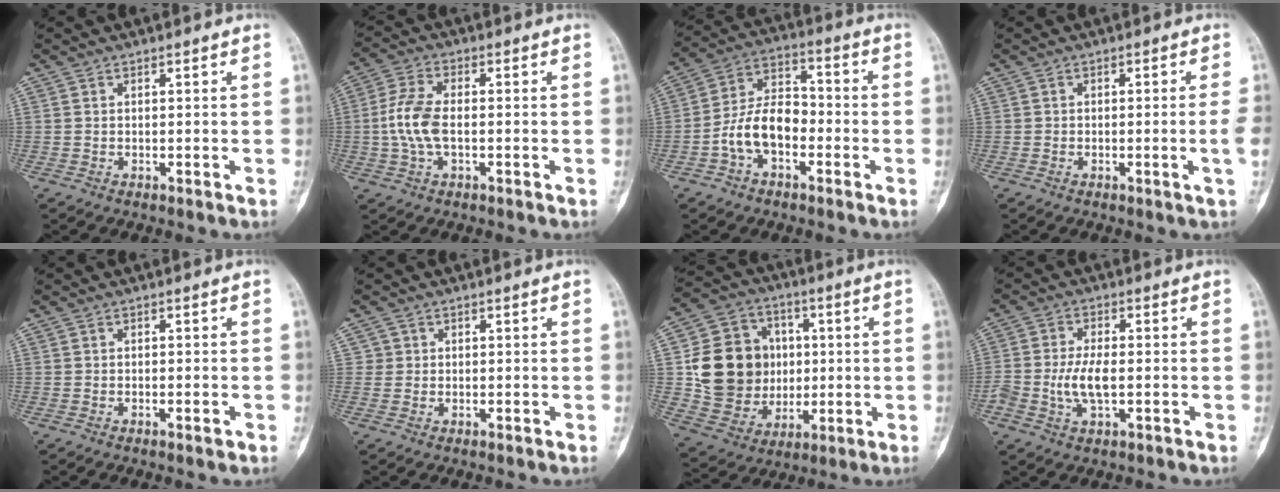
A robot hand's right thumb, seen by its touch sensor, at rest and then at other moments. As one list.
[{"total": 7.9, "force": [-0.7, 4.0, 6.8], "torque": [-0.158, 0.013, -0.020]}, {"total": 10.5, "force": [-3.5, 6.6, 7.4], "torque": [-0.128, 0.044, -0.072]}, {"total": 2.5, "force": [-0.5, -0.6, 2.3], "torque": [-0.050, 0.003, -0.006]}, {"total": 1.1, "force": [-0.5, 0.4, 0.8], "torque": [-0.014, 0.000, -0.006]}, {"total": 1.4, "force": [0.2, 1.3, -0.2], "torque": [0.018, 0.005, 0.001]}, {"total": 18.5, "force": [1.5, 16.0, 9.2], "torque": [-0.126, 0.015, 0.047]}, {"total": 6.4, "force": [-1.0, 2.9, 5.6], "torque": [-0.120, 0.004, -0.020]}]